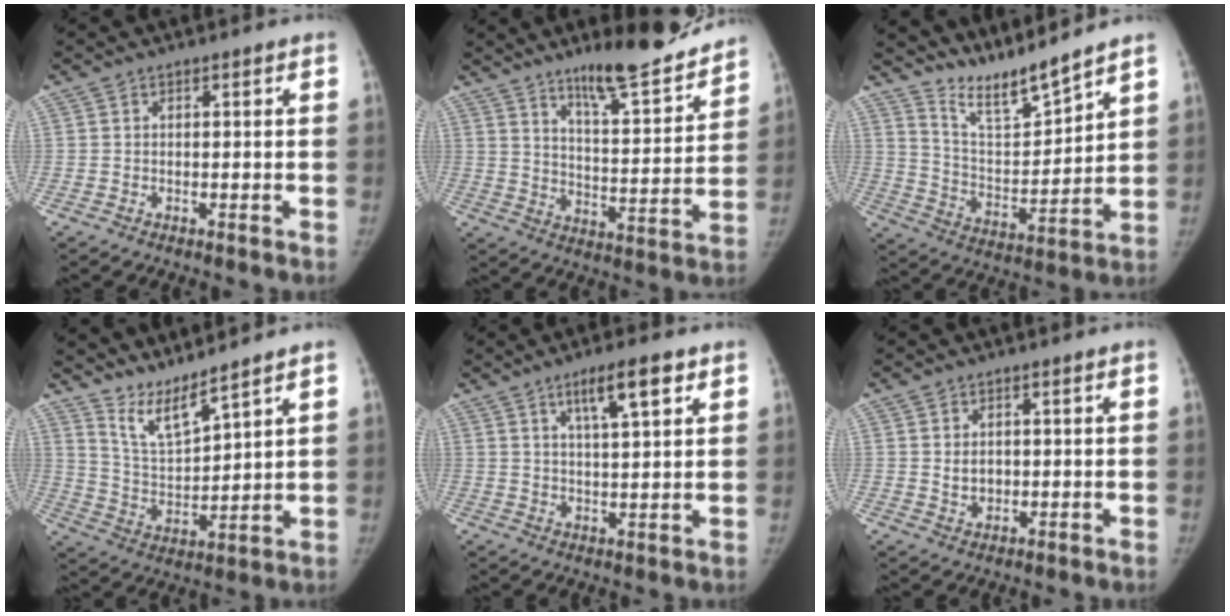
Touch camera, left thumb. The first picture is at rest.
{"total": 15.2, "force": [12.4, 2.8, 8.3], "torque": [-0.095, -0.088, 0.198]}
{"total": 10.5, "force": [9.9, 0.3, 3.4], "torque": [-0.053, -0.077, 0.198]}
{"total": 7.9, "force": [7.1, 0.2, 3.3], "torque": [-0.065, -0.064, 0.153]}
{"total": 7.8, "force": [4.3, 1.6, 6.3], "torque": [-0.098, -0.016, 0.072]}
{"total": 2.8, "force": [0.3, 2.2, 1.7], "torque": [-0.017, -0.003, 0.011]}